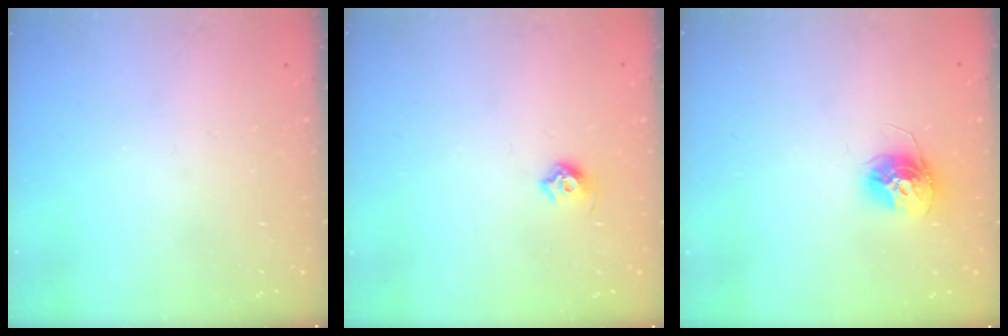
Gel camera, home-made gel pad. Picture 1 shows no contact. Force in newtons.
{"total": 5.5, "press": 5.3, "slide": 1.2}
{"total": 12.1, "press": 12.1, "slide": 1.1}